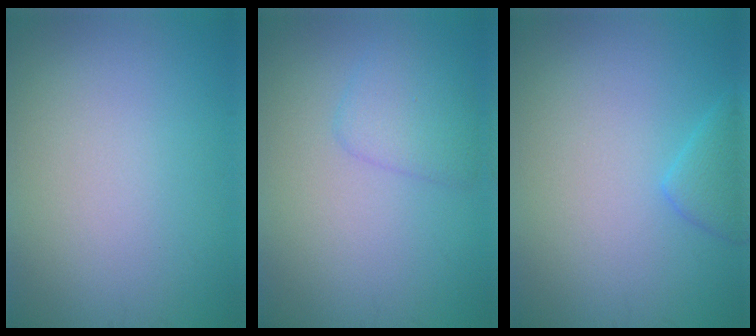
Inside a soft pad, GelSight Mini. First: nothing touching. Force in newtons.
{"total": 2.6, "press": 2.6, "slide": 0.0}
{"total": 2.0, "press": 1.9, "slide": 0.2}